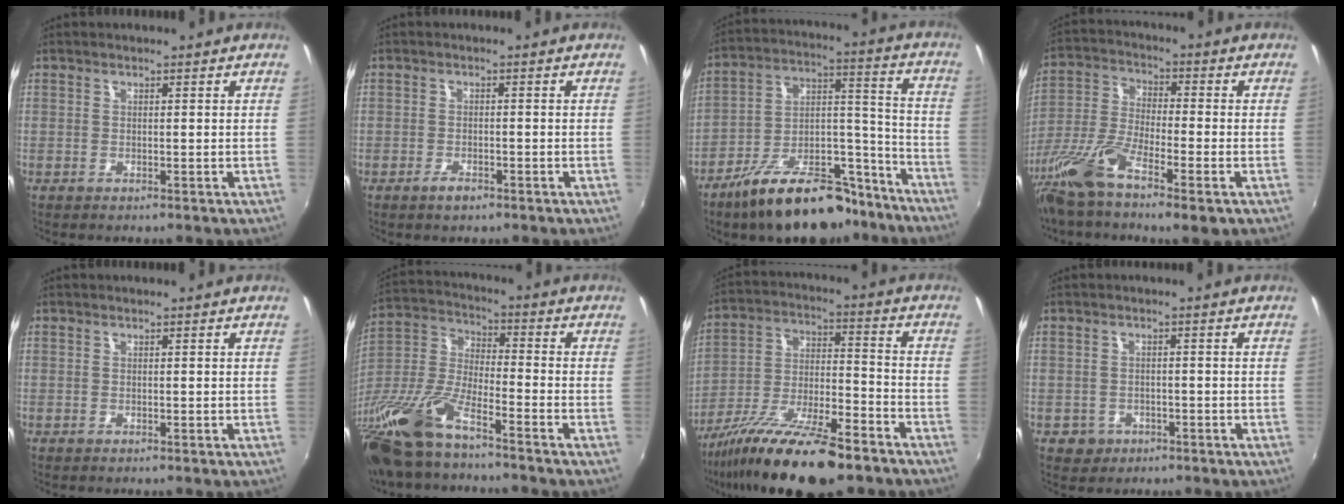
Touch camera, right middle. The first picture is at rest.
{"total": 1.9, "force": [-1.4, 0.8, 1.1], "torque": [-0.022, -0.001, -0.026]}
{"total": 21.3, "force": [-15.3, 8.7, 12.0], "torque": [-0.187, 0.031, -0.225]}
{"total": 13.4, "force": [-8.2, 2.6, 10.2], "torque": [-0.224, -0.031, -0.167]}
{"total": 0.0}
{"total": 17.8, "force": [-12.7, 4.1, 11.8], "torque": [-0.264, -0.025, -0.261]}
{"total": 19.0, "force": [-13.4, 4.8, 12.6], "torque": [-0.238, -0.030, -0.229]}
{"total": 3.8, "force": [-1.5, 3.4, 1.0], "torque": [-0.030, 0.002, -0.017]}